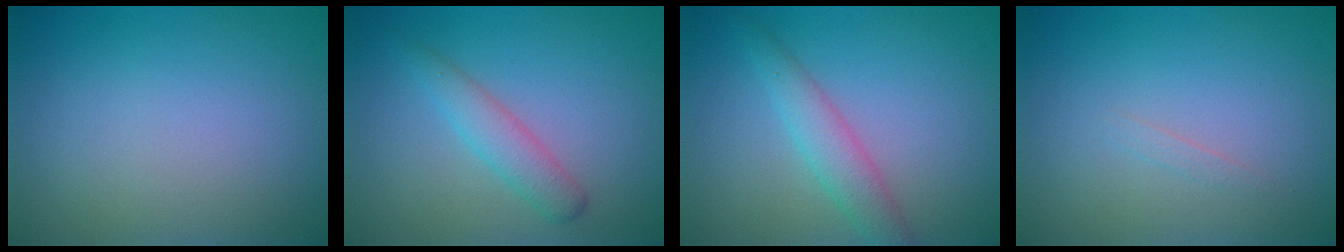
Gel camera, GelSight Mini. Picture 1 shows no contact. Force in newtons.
{"total": 2.5, "press": 2.5, "slide": 0.1}
{"total": 2.9, "press": 2.9, "slide": 0.1}
{"total": 0.5, "press": 0.5, "slide": 0.1}